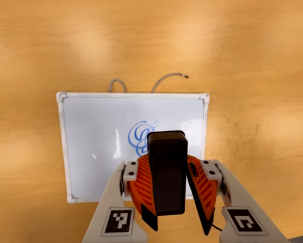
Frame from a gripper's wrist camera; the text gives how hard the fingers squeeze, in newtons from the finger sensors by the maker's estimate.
{"total": 7.9, "left": 8.6, "right": 7.1}